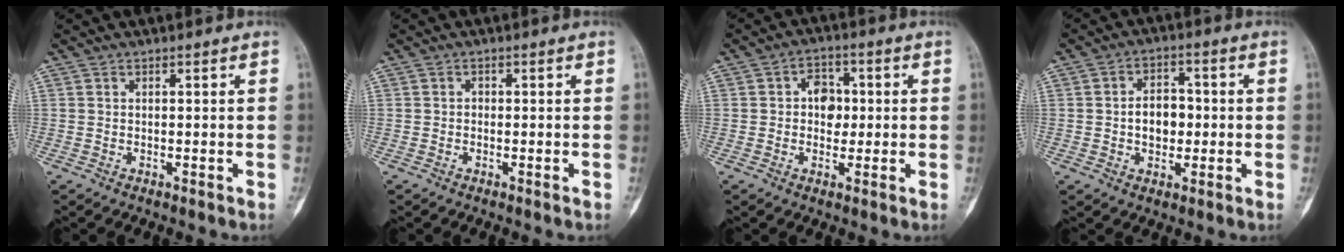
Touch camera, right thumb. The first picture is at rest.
{"total": 0.6, "force": [-0.3, 0.3, 0.4], "torque": [0.001, 0.002, -0.010]}
{"total": 5.7, "force": [0.5, 4.4, 3.6], "torque": [-0.025, 0.008, 0.003]}
{"total": 7.0, "force": [-0.4, 5.0, 4.8], "torque": [-0.052, 0.015, -0.009]}